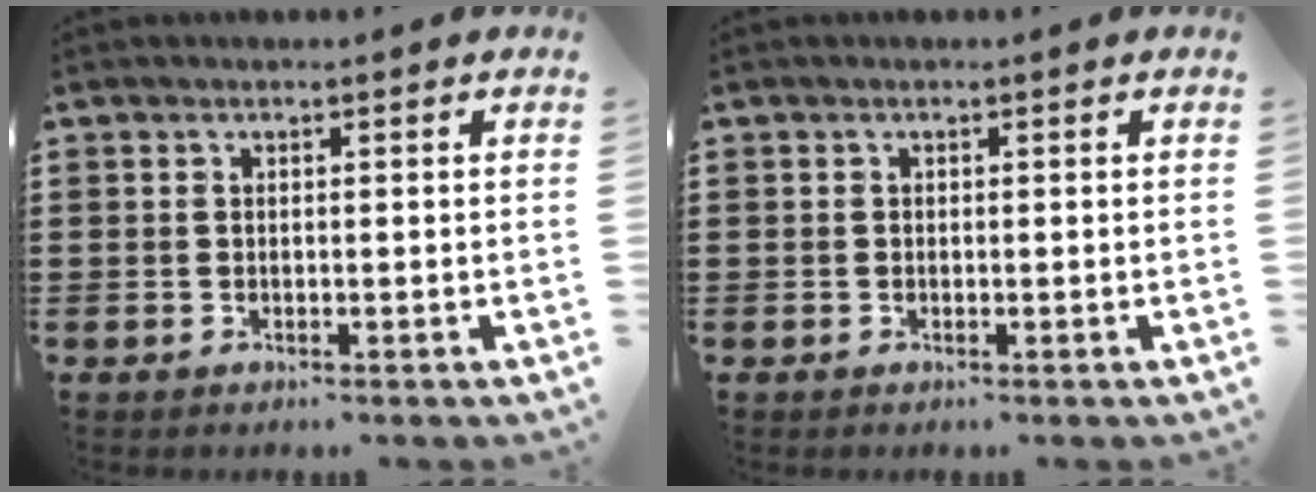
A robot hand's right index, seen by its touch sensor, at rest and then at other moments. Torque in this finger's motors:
{"motor_torque": [-0.09, 0.17, 0.04, 0.01]}